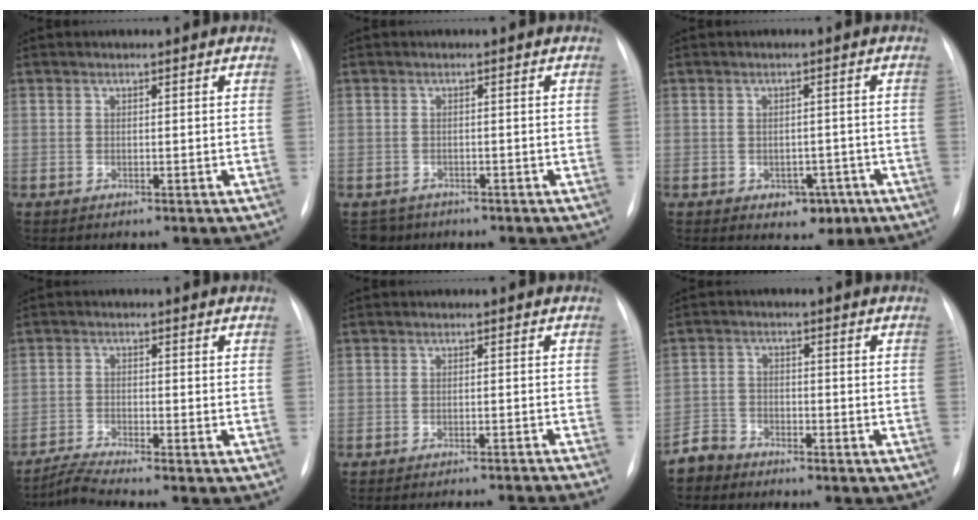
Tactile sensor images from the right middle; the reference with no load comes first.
{"total": 3.1, "force": [-2.3, 2.0, -0.3], "torque": [0.005, 0.002, -0.038]}
{"total": 4.1, "force": [-2.0, 2.9, 2.1], "torque": [-0.018, 0.010, -0.017]}
{"total": 3.5, "force": [-3.1, -1.5, 0.4], "torque": [-0.024, -0.024, -0.065]}
{"total": 10.0, "force": [-9.5, -1.4, 3.0], "torque": [-0.014, -0.011, -0.112]}
{"total": 3.6, "force": [-3.2, 1.6, -0.4], "torque": [0.006, -0.002, -0.066]}